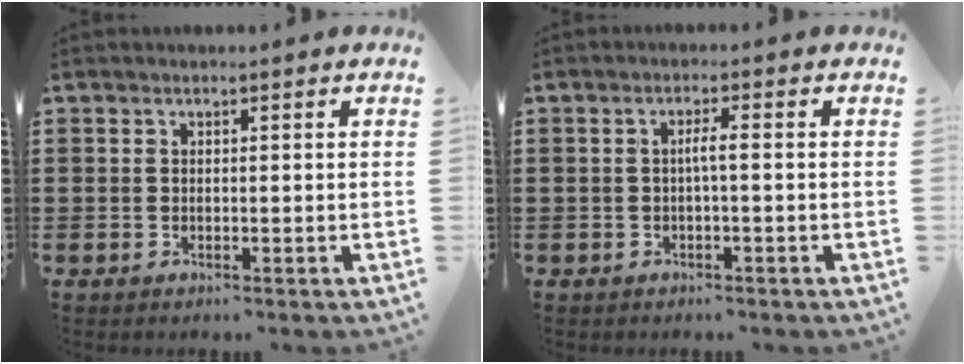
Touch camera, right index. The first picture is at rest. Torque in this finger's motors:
{"motor_torque": [0.50, -0.27, 0.06, 0.07]}